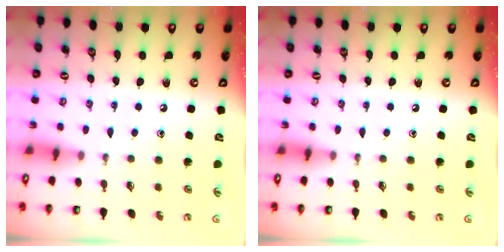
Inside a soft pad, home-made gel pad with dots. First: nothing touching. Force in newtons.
{"total": 0.0}